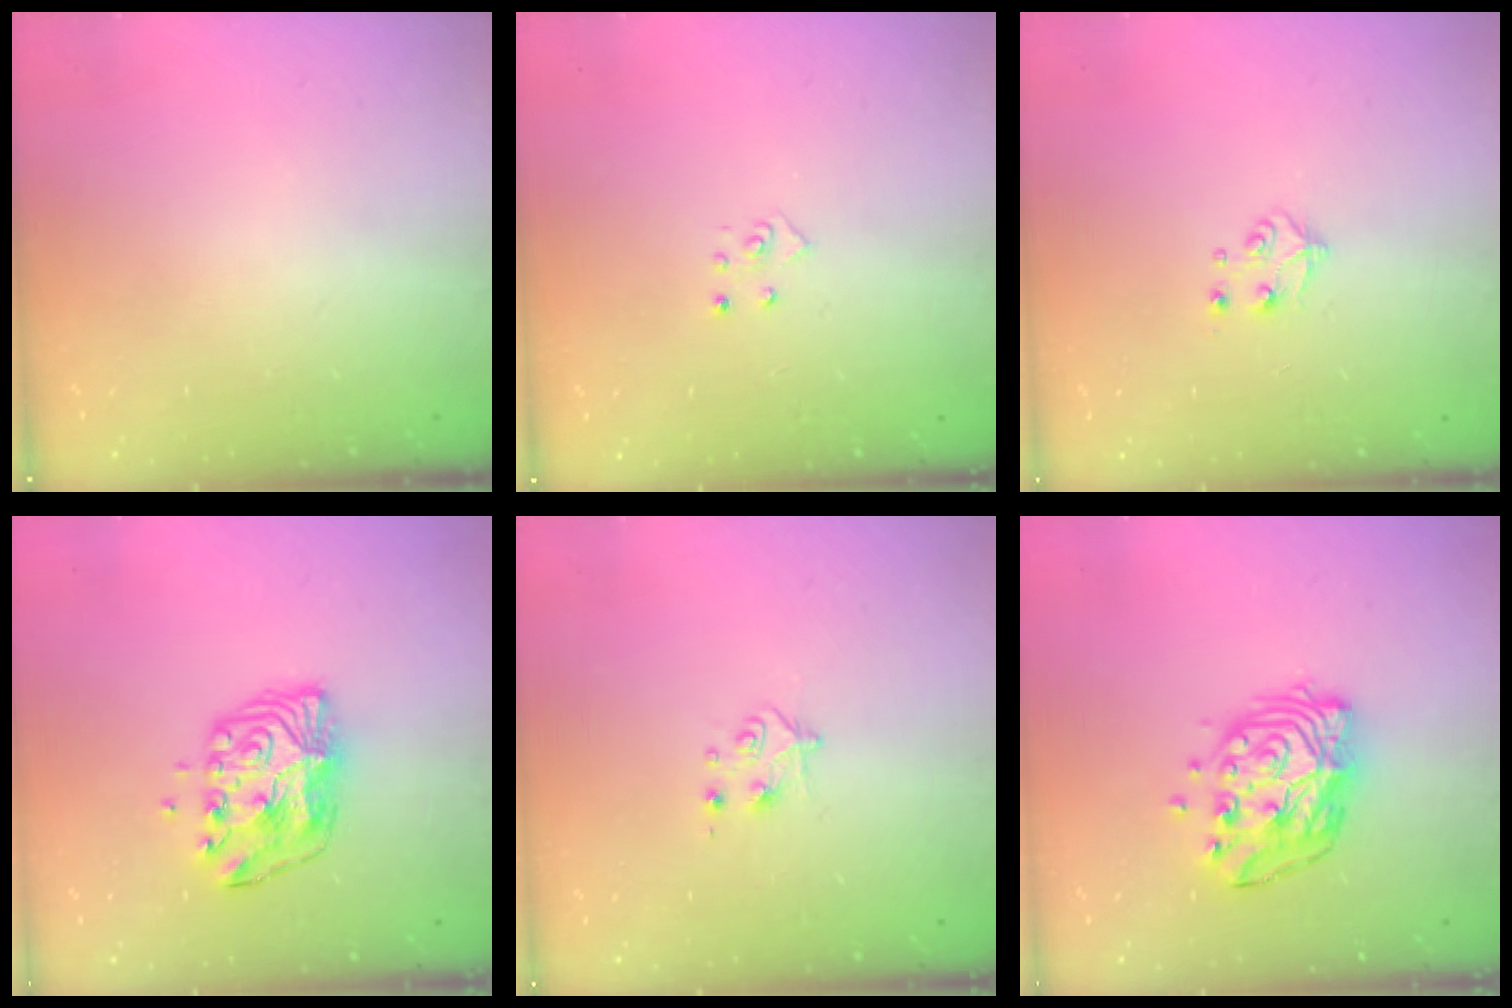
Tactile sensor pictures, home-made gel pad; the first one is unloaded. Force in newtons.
{"total": 4.2, "press": 4.2, "slide": 0.3}
{"total": 5.3, "press": 5.3, "slide": 0.3}
{"total": 10.2, "press": 10.2, "slide": 0.6}
{"total": 4.1, "press": 4.1, "slide": 0.5}
{"total": 14.1, "press": 14.0, "slide": 1.3}